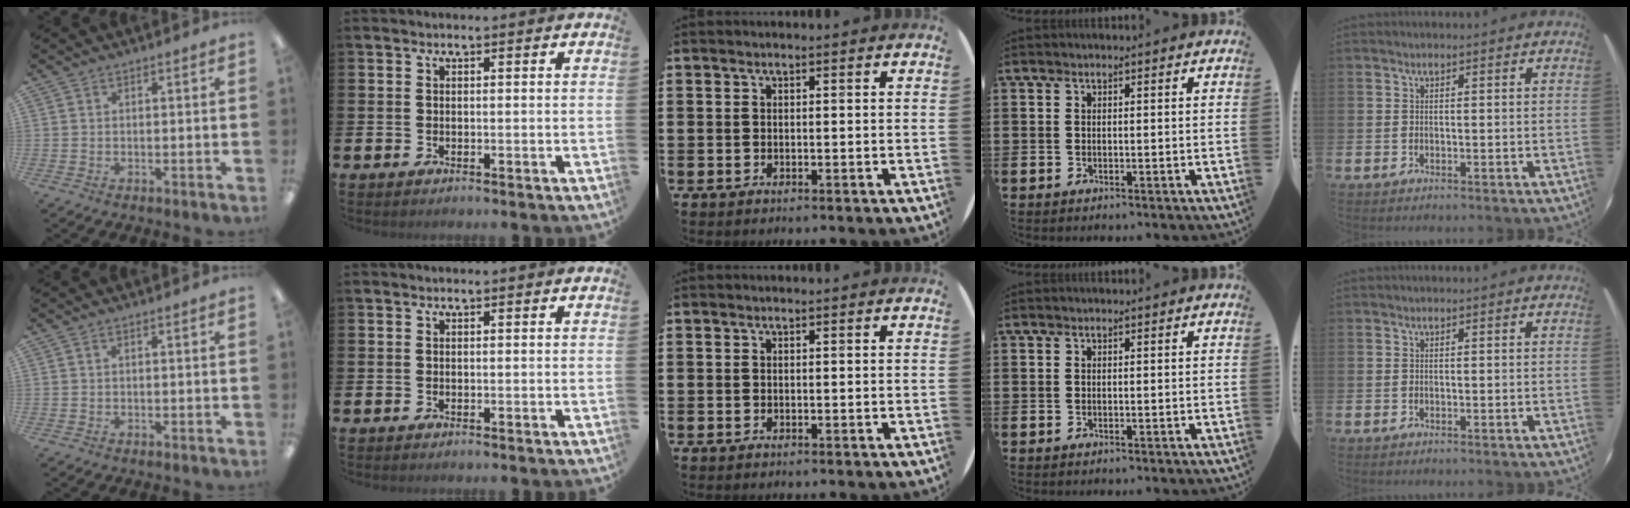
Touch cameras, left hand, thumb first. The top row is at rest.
{}